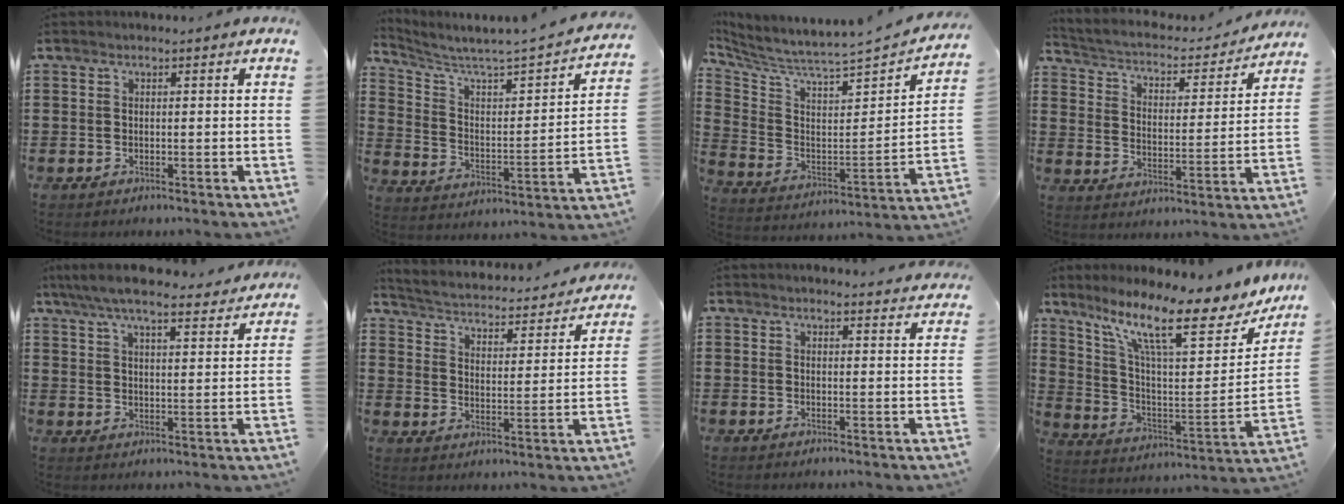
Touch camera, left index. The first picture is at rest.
{"total": 3.1, "force": [2.5, 0.3, 1.7], "torque": [-0.052, -0.035, 0.029]}
{"total": 3.9, "force": [3.7, 0.0, 1.5], "torque": [-0.053, -0.051, 0.052]}
{"total": 2.8, "force": [2.4, 0.9, 1.1], "torque": [-0.040, -0.023, 0.029]}
{"total": 7.2, "force": [6.5, 0.7, 3.1], "torque": [-0.082, -0.028, 0.114]}
{"total": 2.2, "force": [2.2, 0.1, 0.5], "torque": [-0.029, -0.028, 0.024]}
{"total": 2.4, "force": [2.4, -0.1, 0.1], "torque": [-0.009, -0.008, 0.046]}
{"total": 13.8, "force": [9.8, 2.5, 9.4], "torque": [-0.192, -0.066, 0.158]}